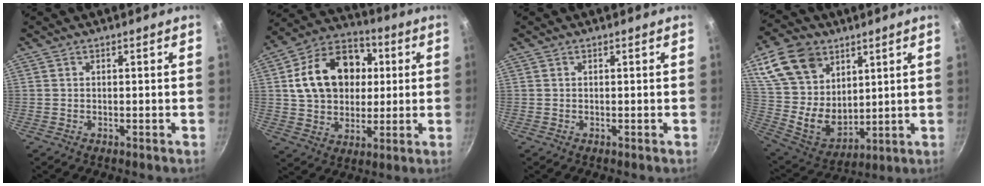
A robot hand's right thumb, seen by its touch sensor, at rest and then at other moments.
{"total": 18.7, "force": [3.3, 14.2, 11.7], "torque": [-0.164, 0.022, 0.049]}
{"total": 0.0}
{"total": 20.1, "force": [9.7, 14.1, 10.5], "torque": [-0.172, -0.044, 0.196]}